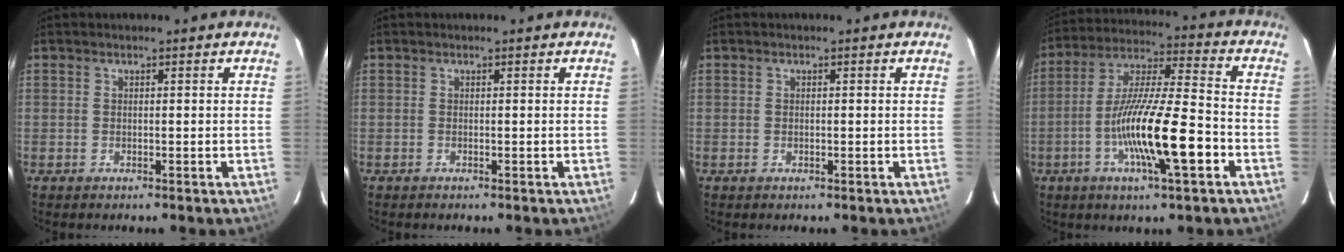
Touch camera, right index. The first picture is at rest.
{"total": 0.0}
{"total": 0.0}
{"total": 16.2, "force": [-5.9, 2.0, 15.0], "torque": [-0.280, -0.009, -0.110]}